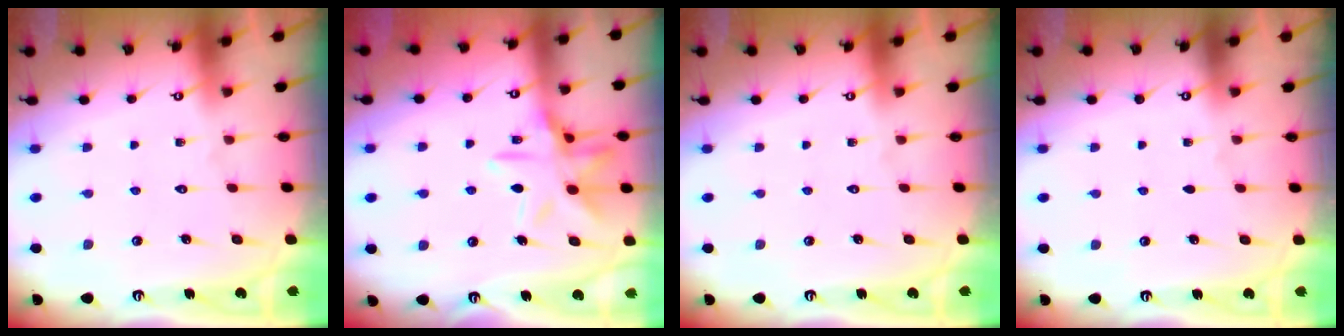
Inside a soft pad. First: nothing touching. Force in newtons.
{"total": 13.5, "press": 13.4, "slide": 1.1}
{"total": 0.0}
{"total": 0.0}